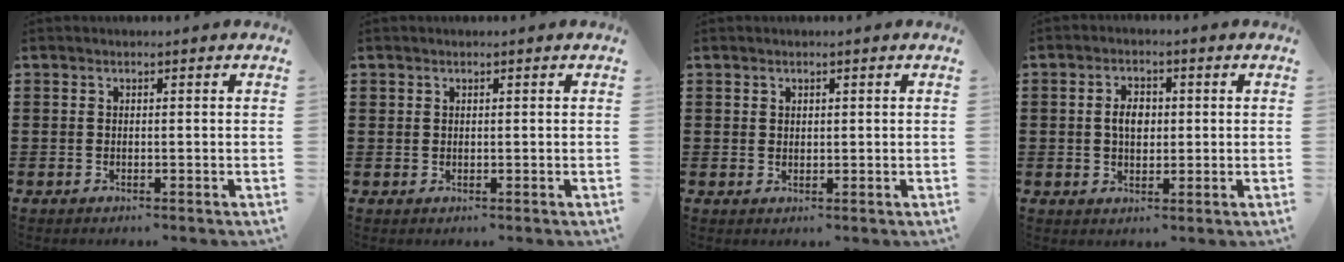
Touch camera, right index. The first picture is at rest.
{"total": 0.5, "force": [0.4, 0.3, 0.0], "torque": [-0.001, 0.002, 0.008]}
{"total": 1.0, "force": [0.7, 0.7, 0.1], "torque": [-0.004, 0.003, 0.014]}
{"total": 3.4, "force": [0.2, 2.1, 2.7], "torque": [-0.047, 0.006, 0.001]}